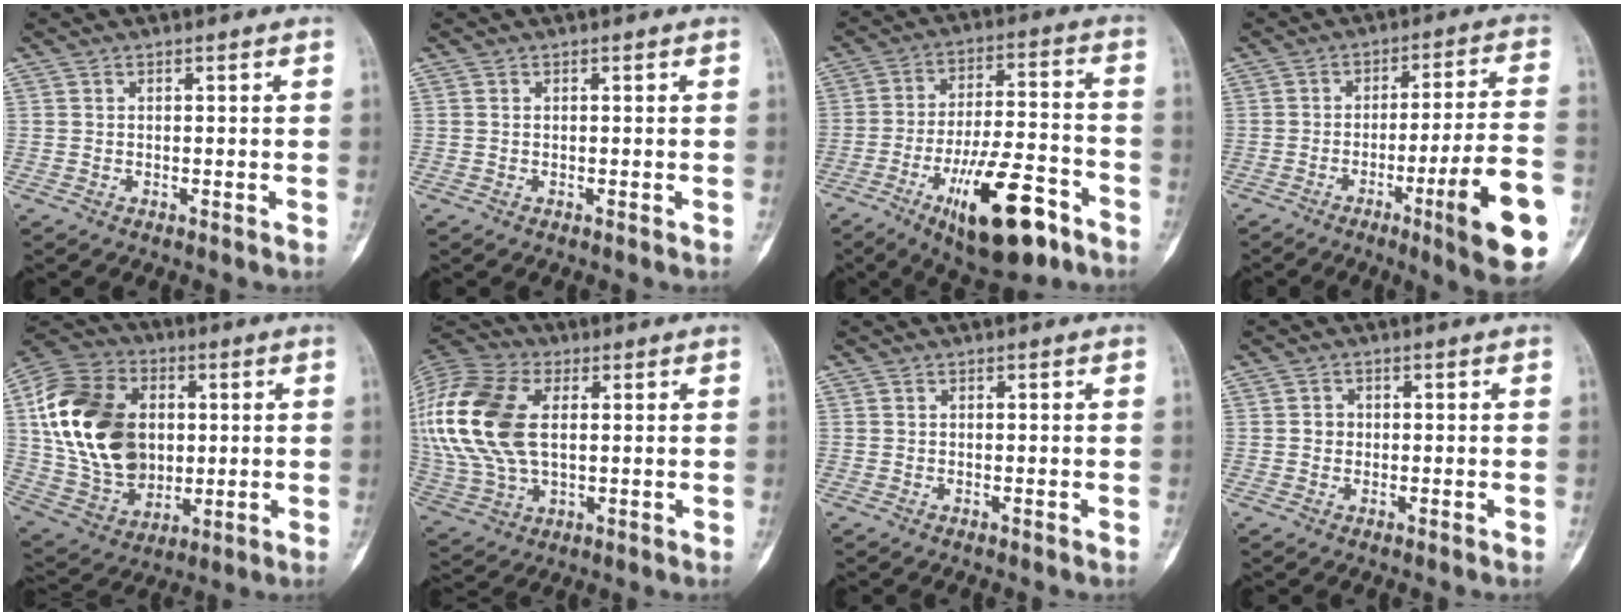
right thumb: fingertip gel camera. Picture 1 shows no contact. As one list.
[{"total": 0.0}, {"total": 18.2, "force": [-9.5, 6.4, 14.2], "torque": [-0.225, 0.056, -0.143]}, {"total": 17.2, "force": [-6.6, 1.3, 15.8], "torque": [-0.202, 0.014, -0.091]}, {"total": 23.5, "force": [2.7, 17.0, 15.9], "torque": [-0.296, 0.004, 0.061]}, {"total": 23.5, "force": [4.0, 14.3, 18.2], "torque": [-0.437, 0.009, 0.074]}, {"total": 0.0}, {"total": 1.4, "force": [0.0, 1.3, 0.5], "torque": [-0.001, 0.004, -0.001]}]